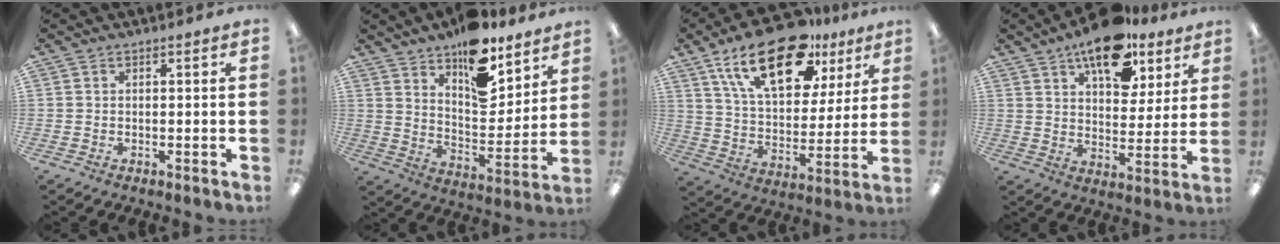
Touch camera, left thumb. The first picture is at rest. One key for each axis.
{"total": 15.1, "fx": 11.2, "fy": 6.6, "fz": 7.6, "tx": -0.104, "ty": -0.081, "tz": 0.196}
{"total": 22.2, "fx": 13.7, "fy": 10.7, "fz": 13.9, "tx": -0.227, "ty": -0.057, "tz": 0.234}
{"total": 15.9, "fx": 11.0, "fy": 7.7, "fz": 8.6, "tx": -0.120, "ty": -0.057, "tz": 0.188}